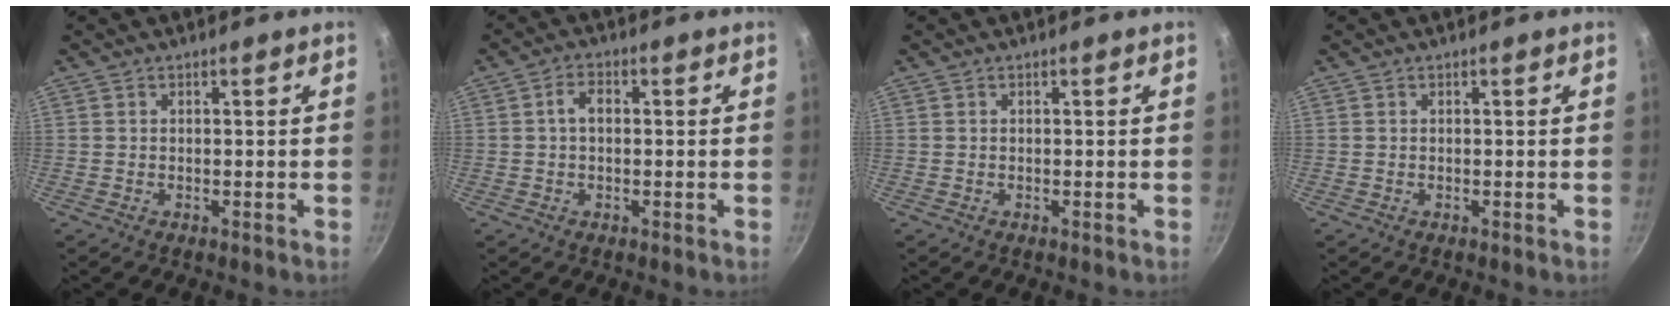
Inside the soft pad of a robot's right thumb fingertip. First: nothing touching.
{"total": 3.1, "force": [0.2, 1.9, 2.5], "torque": [-0.042, 0.012, 0.002]}
{"total": 0.0}
{"total": 0.0}